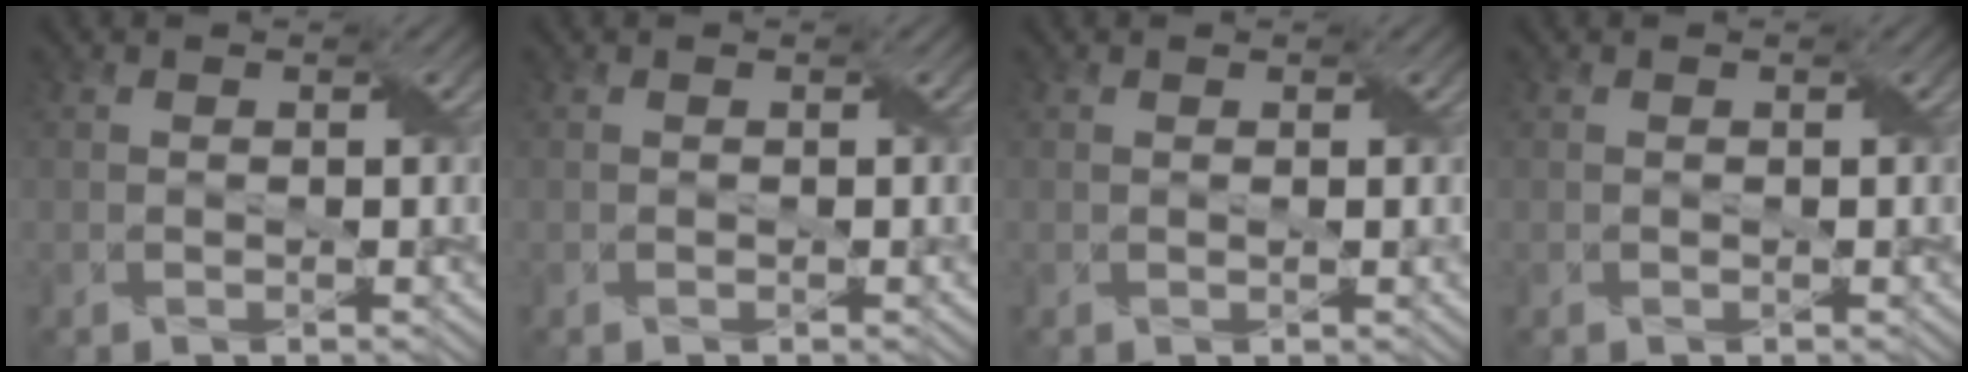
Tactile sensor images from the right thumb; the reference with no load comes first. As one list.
[{"total": 0.0}, {"total": 0.7, "force": [0.2, 0.0, 0.6], "torque": [-0.012, 0.002, 0.003]}, {"total": 0.0}]